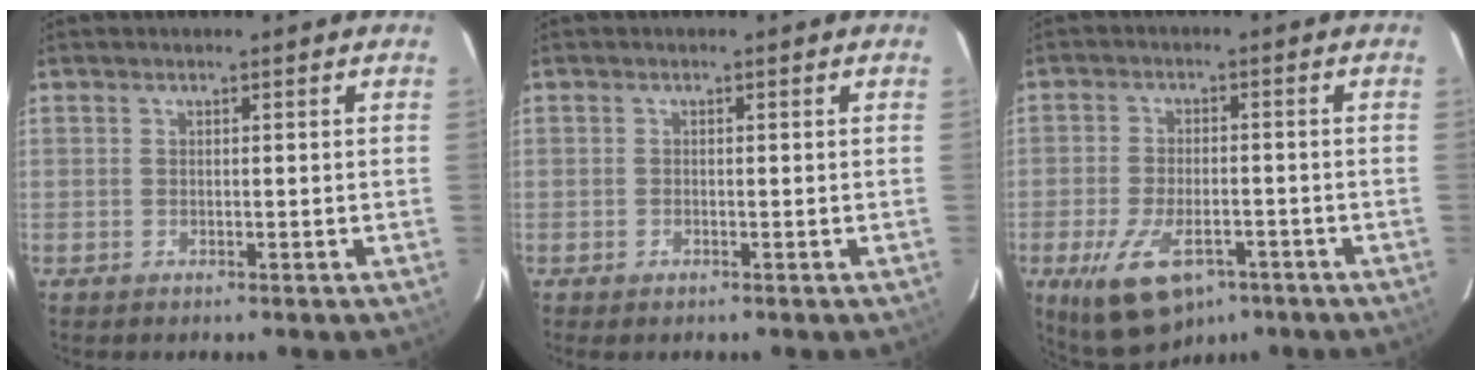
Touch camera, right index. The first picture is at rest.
{"total": 0.5, "force": [-0.4, 0.2, 0.2], "torque": [-0.004, 0.000, -0.003]}
{"total": 10.8, "force": [-6.0, 5.2, 7.2], "torque": [-0.140, -0.011, -0.088]}